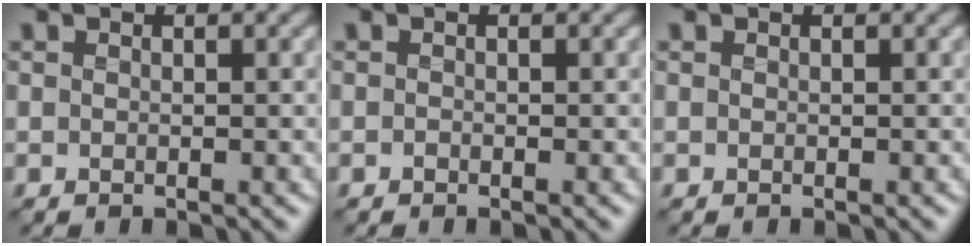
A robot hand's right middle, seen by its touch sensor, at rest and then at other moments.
{"total": 0.0}
{"total": 0.0}